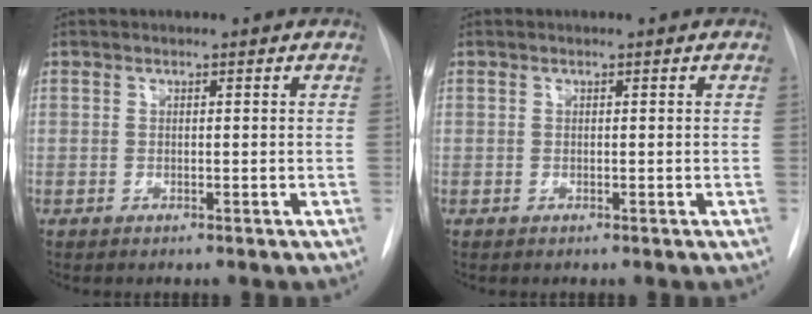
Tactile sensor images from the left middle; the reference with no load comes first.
{"total": 0.0}